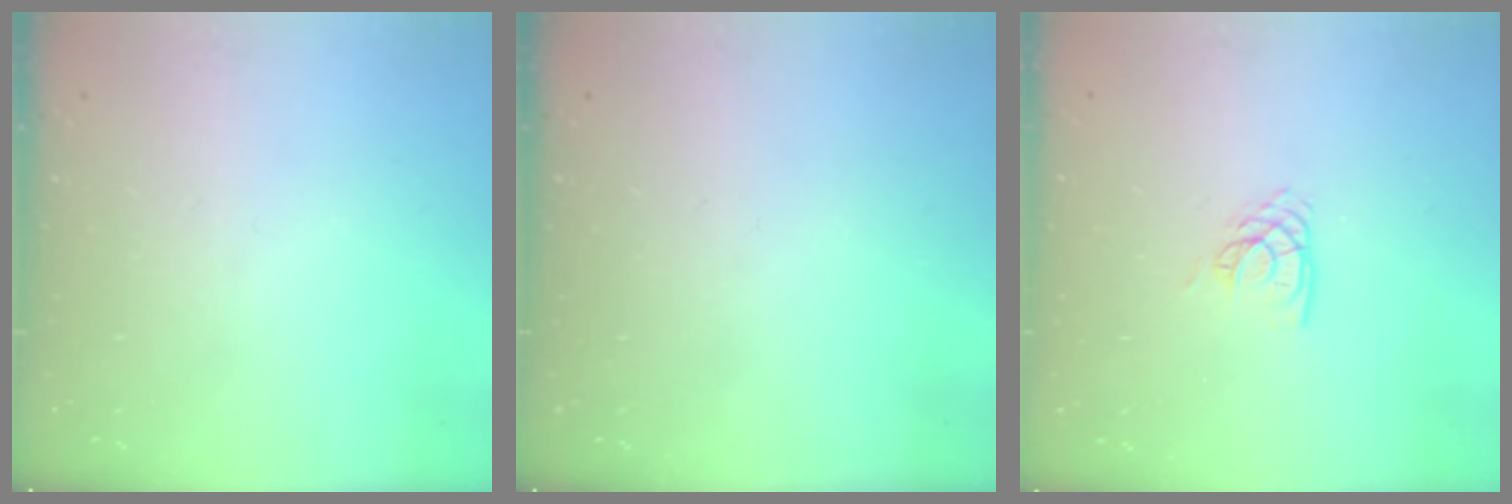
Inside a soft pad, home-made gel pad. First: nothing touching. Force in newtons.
{"total": 0.0}
{"total": 5.1, "press": 5.1, "slide": 0.4}